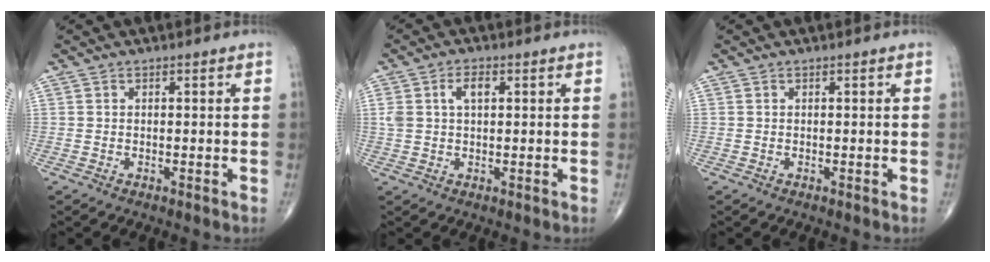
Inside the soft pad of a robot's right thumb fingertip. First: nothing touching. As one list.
[{"total": 4.7, "force": [1.4, 2.6, 3.7], "torque": [-0.078, 0.011, 0.027]}, {"total": 0.0}]